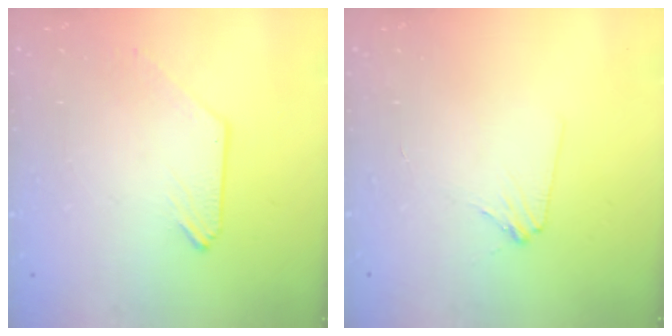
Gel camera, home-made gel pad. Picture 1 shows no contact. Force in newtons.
{"total": 2.7, "press": 2.6, "slide": 0.4}